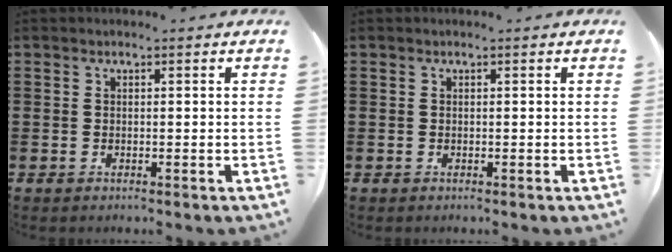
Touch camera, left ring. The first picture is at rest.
{"total": 0.0}